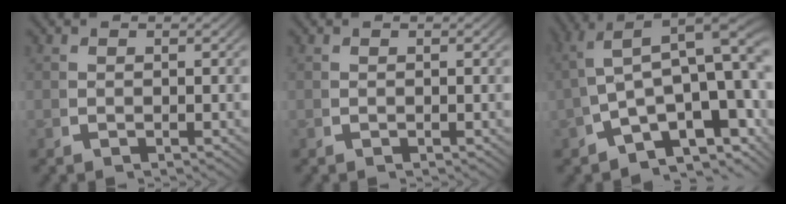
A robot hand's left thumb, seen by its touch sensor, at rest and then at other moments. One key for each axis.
{"total": 0.0}
{"total": 16.2, "fx": -1.3, "fy": 10.8, "fz": 12.0, "tx": -0.209, "ty": -0.038, "tz": -0.018}